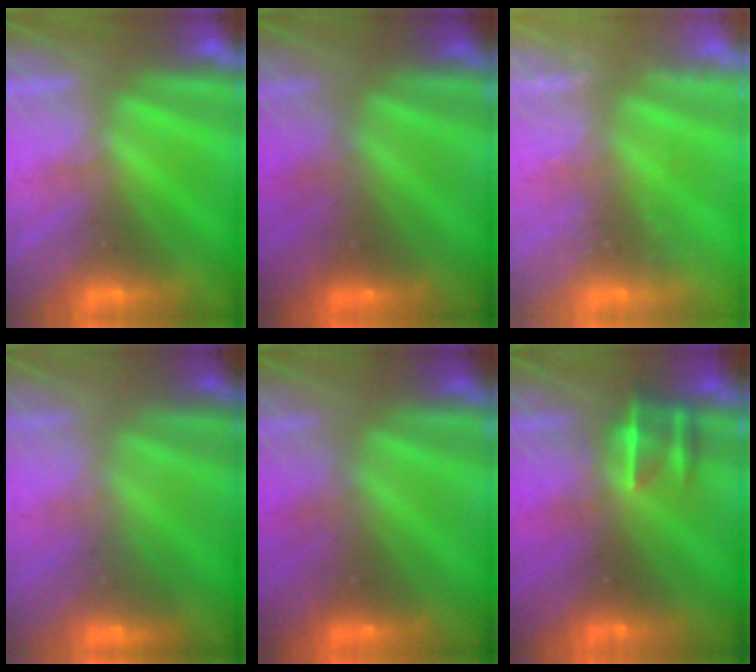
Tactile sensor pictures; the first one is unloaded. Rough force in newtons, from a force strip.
{"total": 2.6}
{"total": 2.4}
{"total": 2.4}
{"total": 2.6}
{"total": 3.3}